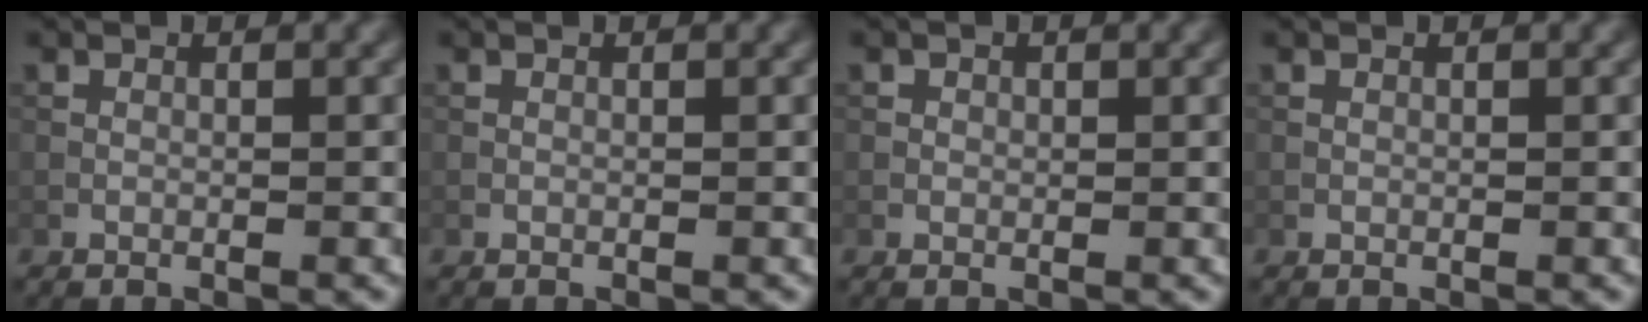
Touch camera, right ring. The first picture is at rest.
{"total": 0.0}
{"total": 0.7, "force": [0.2, 0.6, 0.1], "torque": [-0.001, -0.003, -0.001]}
{"total": 0.0}